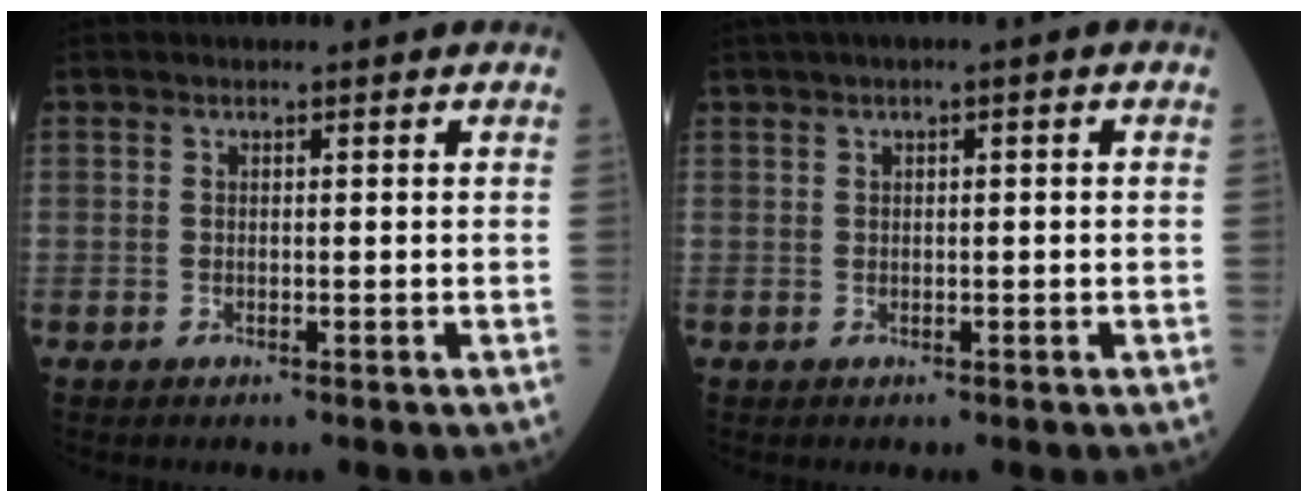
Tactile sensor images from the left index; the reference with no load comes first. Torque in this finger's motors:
{"motor_torque": [0.47, -0.93, 0.57, 0.12]}